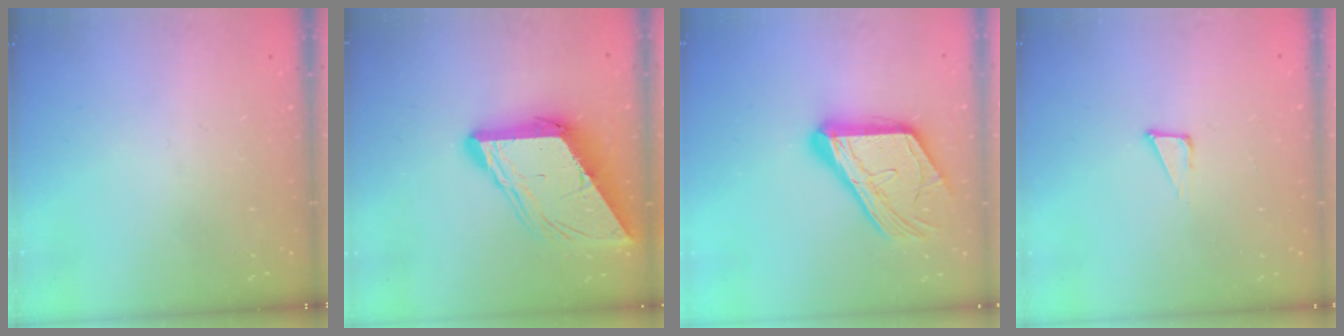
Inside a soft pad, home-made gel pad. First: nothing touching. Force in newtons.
{"total": 12.0, "press": 11.9, "slide": 1.2}
{"total": 17.1, "press": 17.0, "slide": 1.6}
{"total": 3.6, "press": 3.5, "slide": 0.9}